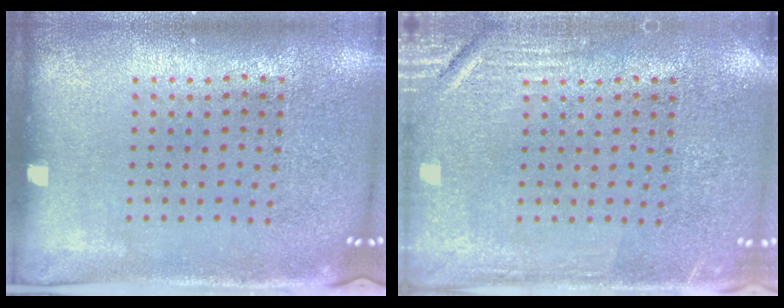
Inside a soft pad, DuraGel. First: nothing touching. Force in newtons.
{"total": 2.7, "press": 2.7, "slide": 0.4}